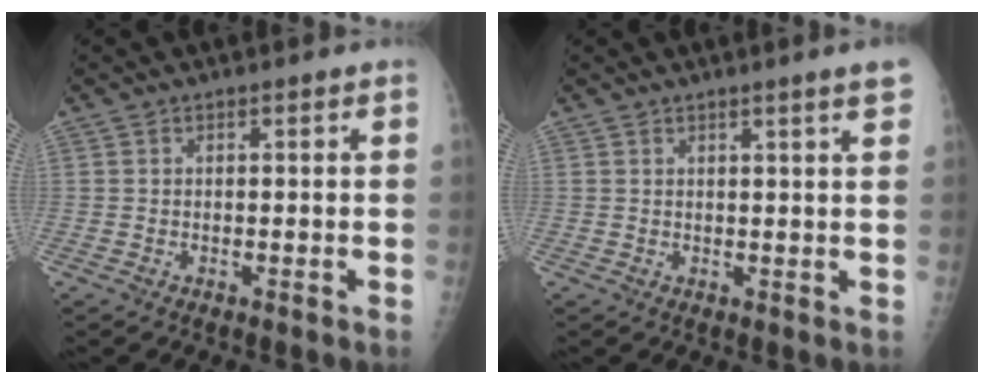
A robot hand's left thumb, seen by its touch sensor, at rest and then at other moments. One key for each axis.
{"total": 3.8, "fx": 2.5, "fy": -0.3, "fz": 2.8, "tx": -0.033, "ty": -0.008, "tz": 0.034}